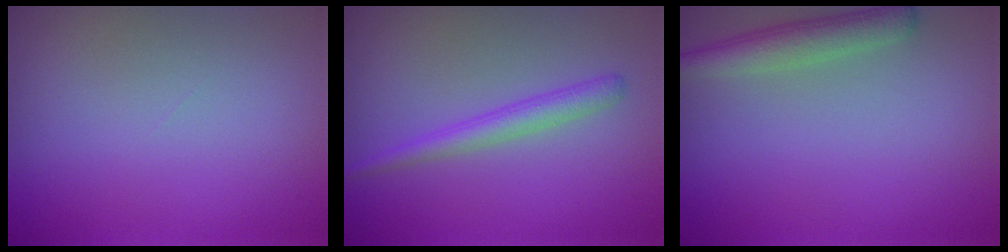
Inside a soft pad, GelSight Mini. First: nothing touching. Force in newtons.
{"total": 2.2, "press": 2.2, "slide": 0.2}
{"total": 2.9, "press": 2.9, "slide": 0.2}